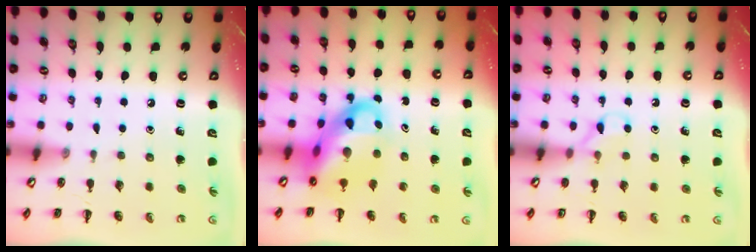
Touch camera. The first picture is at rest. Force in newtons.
{"total": 14.5, "press": 14.0, "slide": 3.5}
{"total": 5.0, "press": 4.8, "slide": 1.6}